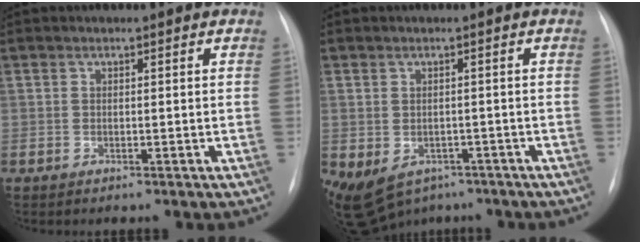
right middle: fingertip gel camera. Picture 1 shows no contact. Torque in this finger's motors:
{"motor_torque": [1.28, -0.86, 0.72, 0.19]}